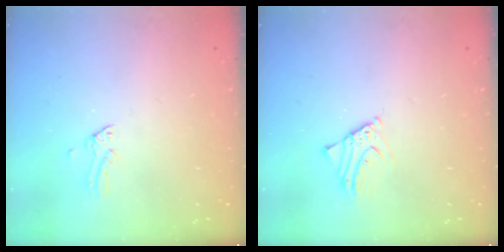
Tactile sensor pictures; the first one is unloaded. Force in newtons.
{"total": 3.0, "press": 3.0, "slide": 0.3}